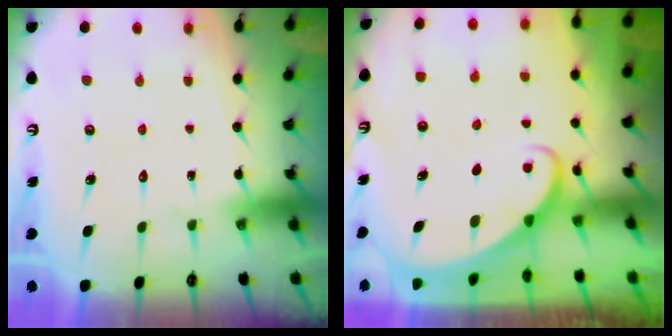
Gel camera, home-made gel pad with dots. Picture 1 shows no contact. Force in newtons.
{"total": 2.1, "press": 2.1, "slide": 0.2}